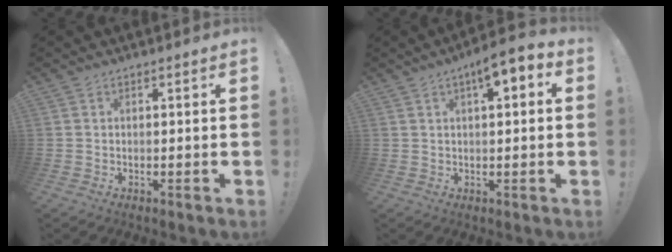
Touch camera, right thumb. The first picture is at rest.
{"total": 6.1, "force": [2.7, 1.6, 5.2], "torque": [-0.074, -0.017, 0.039]}